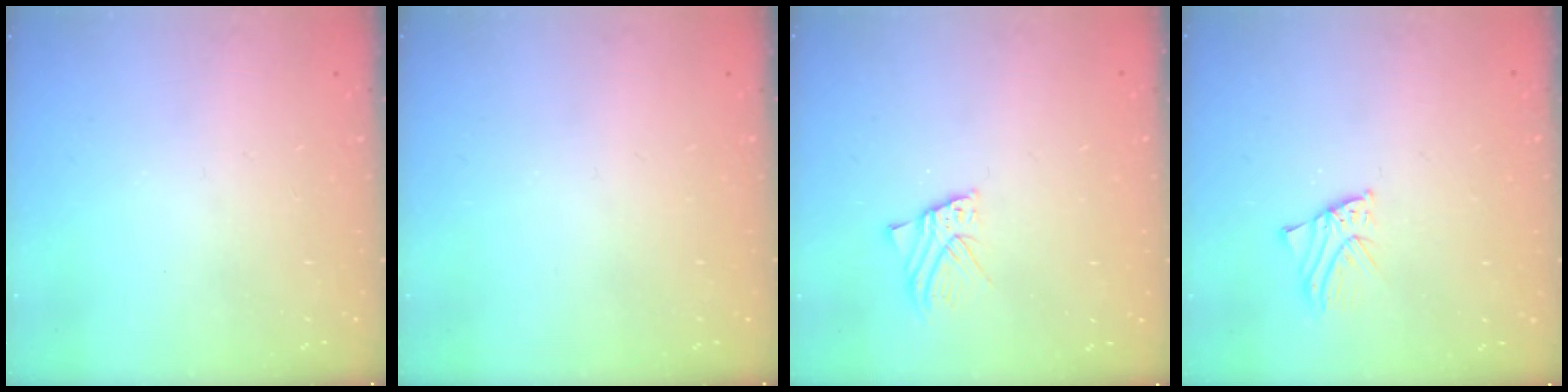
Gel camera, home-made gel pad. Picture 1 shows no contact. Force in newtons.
{"total": 0.0}
{"total": 2.6, "press": 2.6, "slide": 0.2}
{"total": 1.9, "press": 1.9, "slide": 0.1}